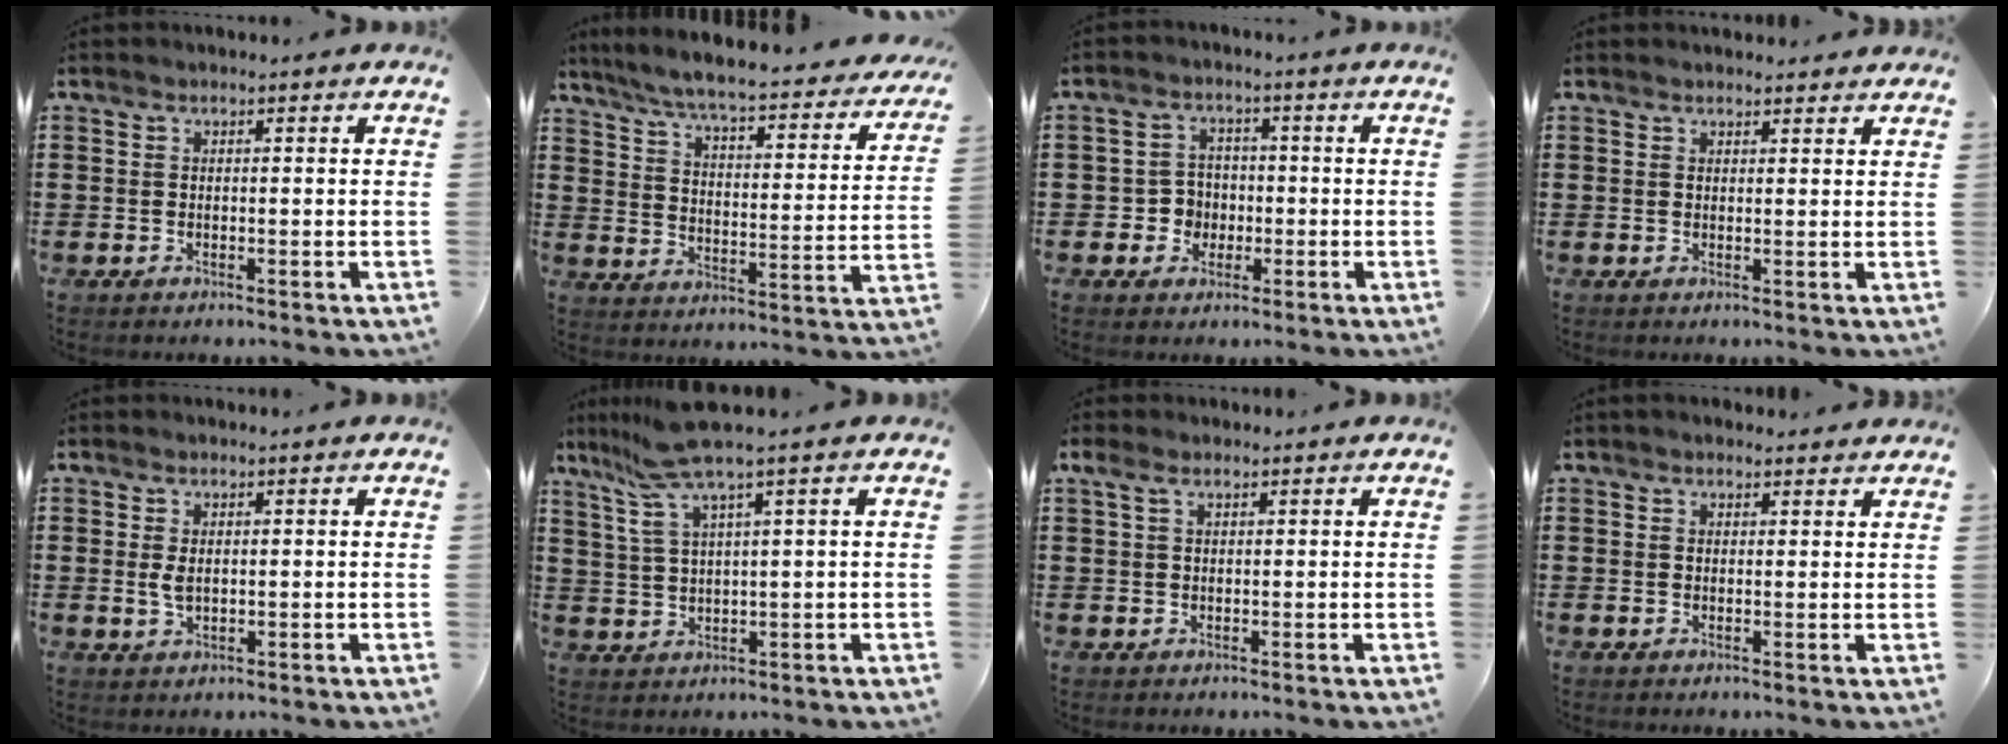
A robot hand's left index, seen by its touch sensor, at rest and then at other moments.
{"total": 5.9, "force": [5.1, -0.4, 2.9], "torque": [-0.080, -0.046, 0.081]}
{"total": 3.8, "force": [-1.0, 3.5, 1.3], "torque": [-0.036, 0.005, -0.021]}
{"total": 1.5, "force": [1.4, 0.3, 0.2], "torque": [-0.005, 0.003, 0.028]}
{"total": 2.4, "force": [0.2, 1.3, 2.1], "torque": [-0.057, -0.002, -0.001]}
{"total": 6.9, "force": [4.6, -0.1, 5.1], "torque": [-0.122, -0.015, 0.077]}
{"total": 1.9, "force": [0.7, 0.9, 1.5], "torque": [-0.039, 0.004, 0.010]}
{"total": 1.5, "force": [1.4, 0.4, 0.2], "torque": [-0.006, 0.002, 0.029]}